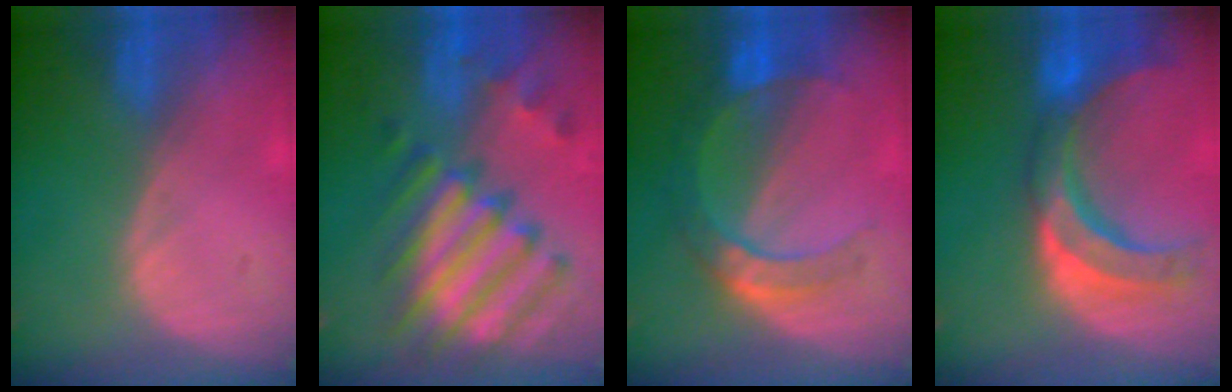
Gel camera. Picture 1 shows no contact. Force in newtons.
{"total": 12.3, "press": 10.6, "slide": 6.3}
{"total": 7.1, "press": 6.5, "slide": 2.9}
{"total": 10.7, "press": 9.4, "slide": 5.0}